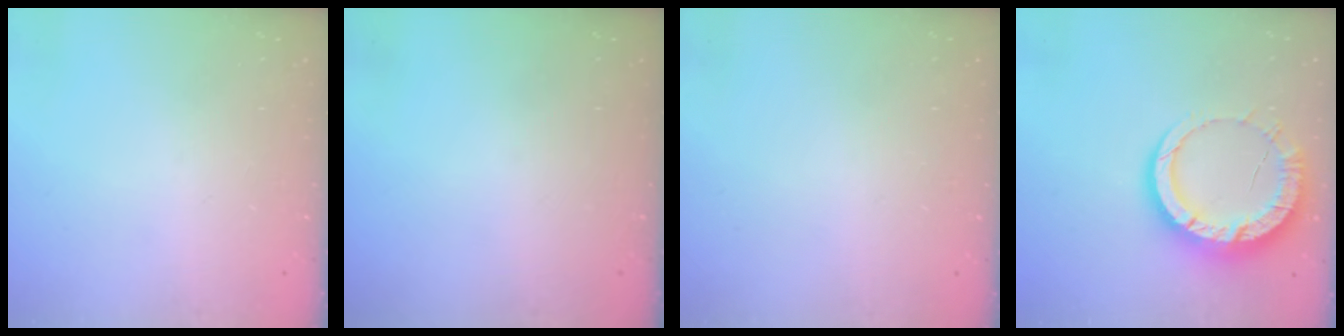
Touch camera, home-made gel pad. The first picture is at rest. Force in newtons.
{"total": 0.0}
{"total": 2.4, "press": 2.4, "slide": 0.2}
{"total": 13.4, "press": 13.3, "slide": 1.1}